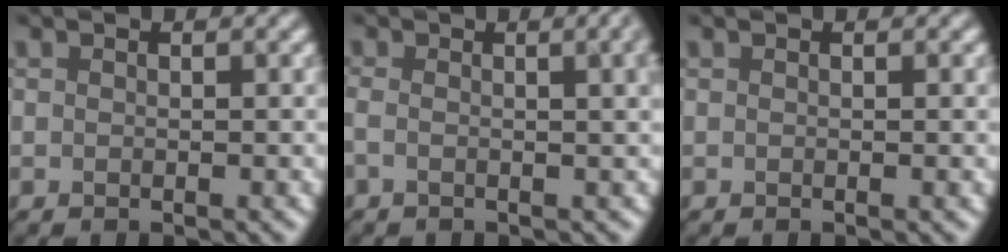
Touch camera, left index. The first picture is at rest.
{"total": 7.2, "force": [1.0, 3.4, 6.2], "torque": [-0.032, 0.038, -0.023]}
{"total": 0.7, "force": [0.0, 0.2, 0.7], "torque": [-0.004, 0.001, -0.002]}